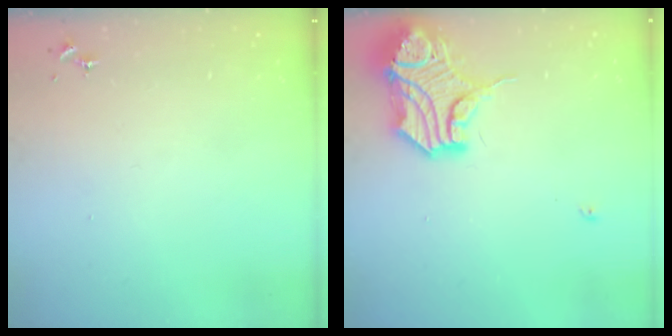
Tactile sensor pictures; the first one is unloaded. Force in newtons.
{"total": 16.3, "press": 16.2, "slide": 2.1}